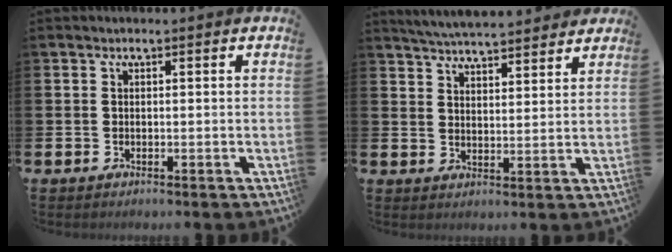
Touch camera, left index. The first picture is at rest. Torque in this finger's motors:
{"motor_torque": [0.54, -0.70, 0.13, 0.15]}